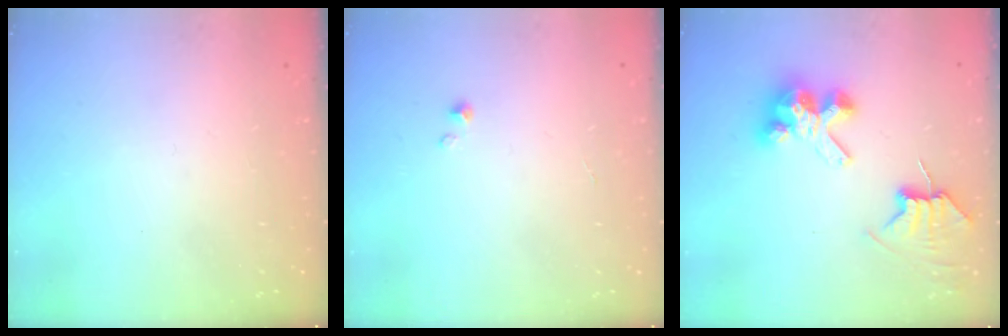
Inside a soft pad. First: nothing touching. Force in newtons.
{"total": 0.0}
{"total": 7.2, "press": 7.2, "slide": 0.6}